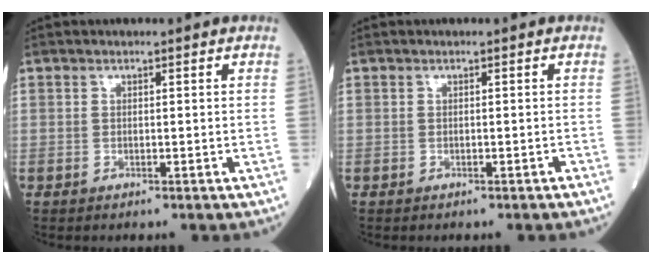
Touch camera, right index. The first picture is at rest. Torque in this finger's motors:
{"motor_torque": [0.00, 0.00, 0.00, 0.00]}